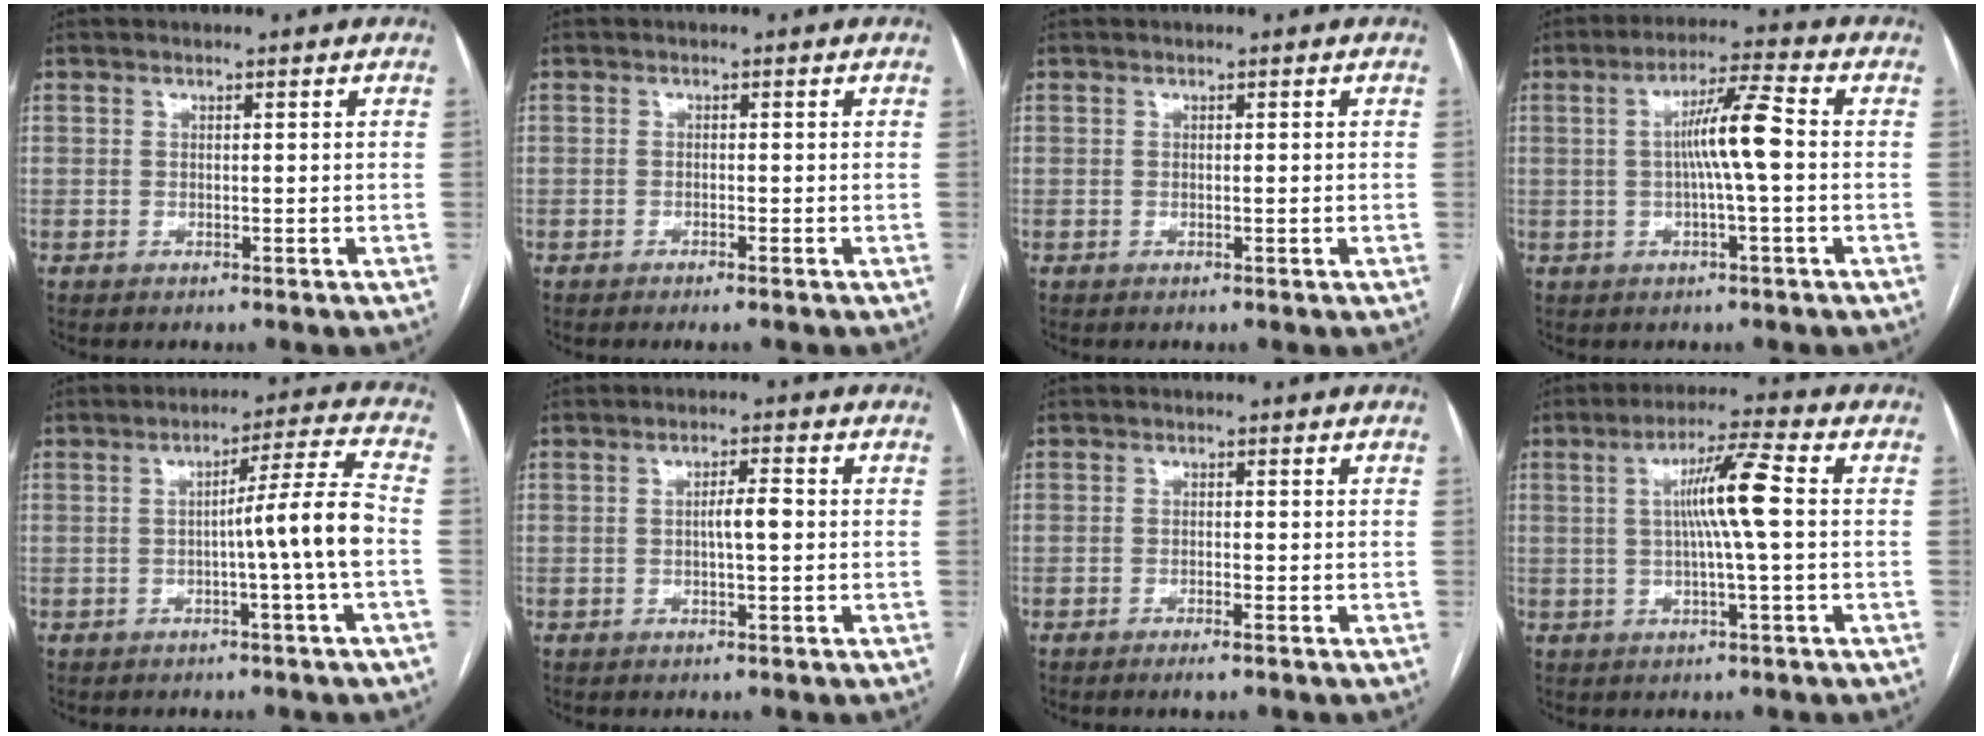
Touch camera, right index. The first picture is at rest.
{"total": 1.2, "force": [-0.9, -0.1, 0.8], "torque": [-0.016, -0.002, -0.014]}
{"total": 0.6, "force": [-0.1, 0.0, 0.5], "torque": [-0.009, 0.000, 0.002]}
{"total": 7.5, "force": [0.0, 0.0, 7.5], "torque": [-0.134, 0.014, -0.004]}
{"total": 7.9, "force": [-1.6, -1.7, 7.6], "torque": [-0.111, 0.014, -0.023]}
{"total": 2.9, "force": [-0.2, 0.3, 2.9], "torque": [-0.050, 0.003, -0.004]}
{"total": 1.7, "force": [-1.2, 0.0, 1.2], "torque": [-0.023, -0.002, -0.018]}
{"total": 8.0, "force": [0.7, -0.5, 8.0], "torque": [-0.141, 0.009, 0.009]}